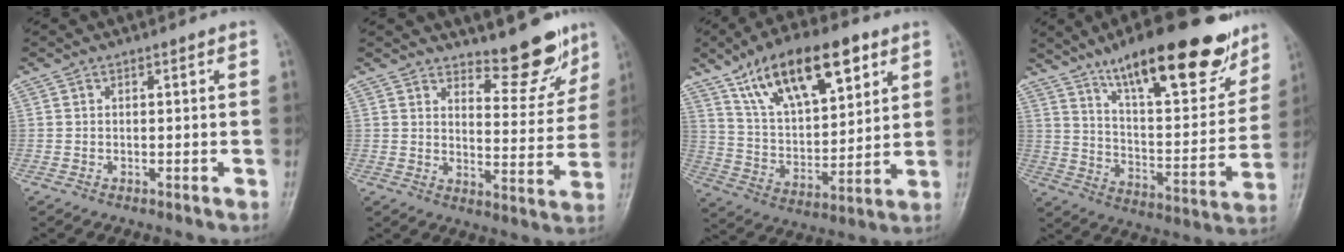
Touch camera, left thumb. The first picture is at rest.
{"total": 10.1, "force": [8.6, 3.2, 4.1], "torque": [-0.026, -0.075, 0.123]}
{"total": 19.9, "force": [10.9, 8.8, 14.1], "torque": [-0.196, -0.033, 0.195]}
{"total": 25.4, "force": [16.6, 7.8, 17.6], "torque": [-0.222, -0.058, 0.262]}